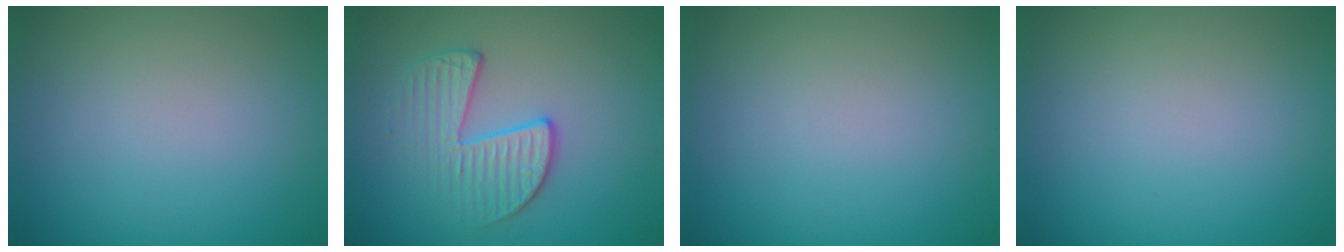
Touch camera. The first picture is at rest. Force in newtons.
{"total": 3.5, "press": 3.1, "slide": 1.8}
{"total": 0.0}
{"total": 0.0}